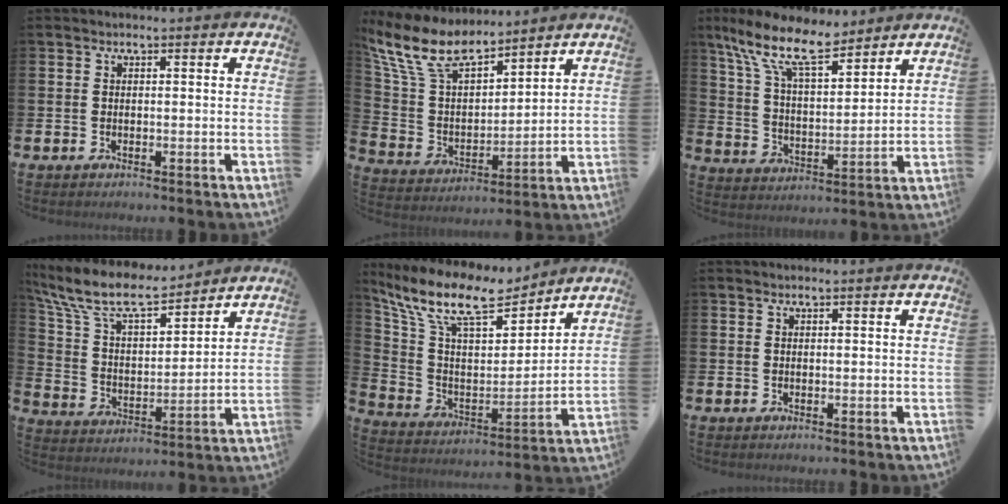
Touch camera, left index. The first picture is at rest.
{"total": 10.9, "force": [9.3, 3.8, 4.2], "torque": [-0.128, -0.045, 0.170]}
{"total": 11.5, "force": [9.0, 3.8, 6.0], "torque": [-0.143, -0.040, 0.160]}
{"total": 10.4, "force": [9.1, 2.8, 4.3], "torque": [-0.126, -0.052, 0.160]}
{"total": 12.5, "force": [10.5, 3.8, 5.5], "torque": [-0.150, -0.061, 0.183]}
{"total": 0.0}